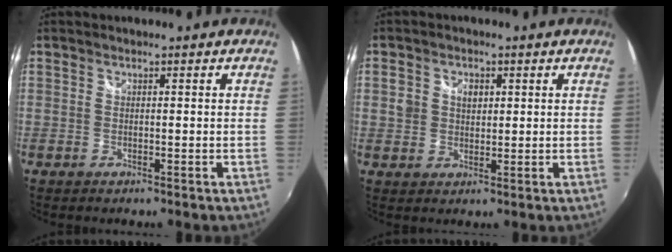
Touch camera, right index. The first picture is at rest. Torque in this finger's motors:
{"motor_torque": [0.08, 0.00, 0.06, 0.02]}